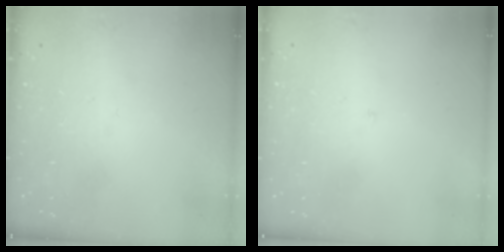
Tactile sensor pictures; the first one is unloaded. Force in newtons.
{"total": 2.0, "press": 2.0, "slide": 0.2}